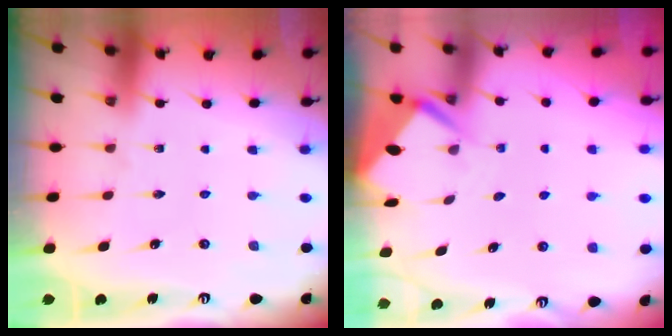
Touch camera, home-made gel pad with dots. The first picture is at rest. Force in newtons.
{"total": 3.4, "press": 3.4, "slide": 0.3}